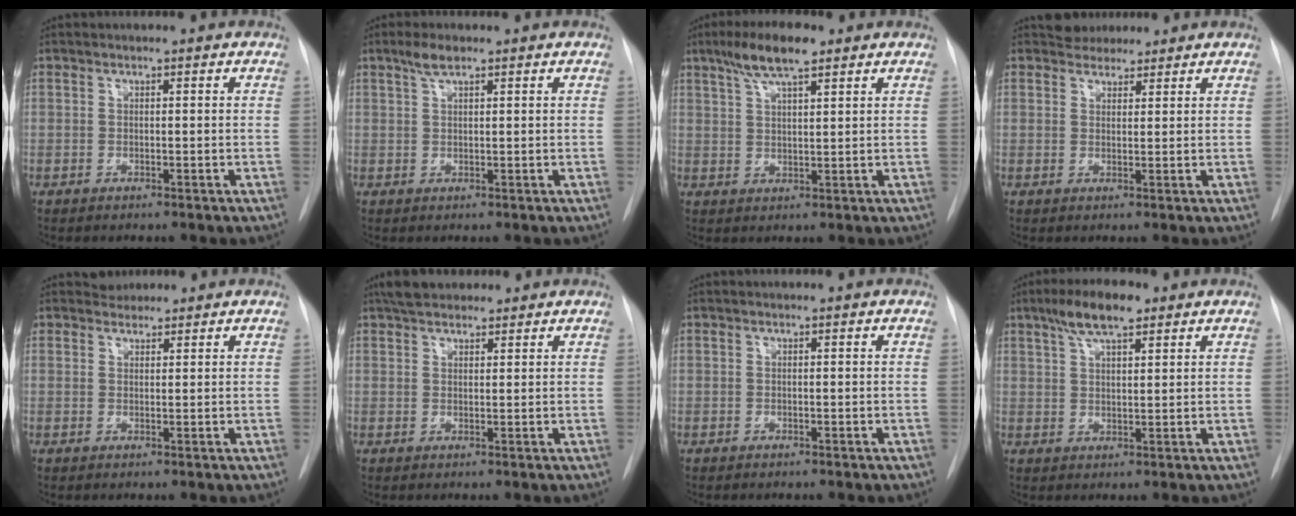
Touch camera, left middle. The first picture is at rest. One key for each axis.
{"total": 2.4, "fx": 1.7, "fy": 0.7, "fz": 1.6, "tx": -0.033, "ty": 0.006, "tz": 0.033}
{"total": 7.2, "fx": 4.8, "fy": 1.4, "fz": 5.2, "tx": -0.103, "ty": 0.014, "tz": 0.087}
{"total": 3.2, "fx": 2.8, "fy": 1.5, "fz": 0.1, "tx": 0.001, "ty": 0.012, "tz": 0.044}
{"total": 1.9, "fx": 1.6, "fy": 0.8, "fz": -0.4, "tx": 0.007, "ty": 0.008, "tz": 0.025}
{"total": 5.8, "fx": 4.7, "fy": 2.4, "fz": 2.2, "tx": -0.034, "ty": 0.027, "tz": 0.081}
{"total": 0.0}
{"total": 7.1, "fx": 4.7, "fy": 1.9, "fz": 5.0, "tx": -0.098, "ty": 0.016, "tz": 0.083}